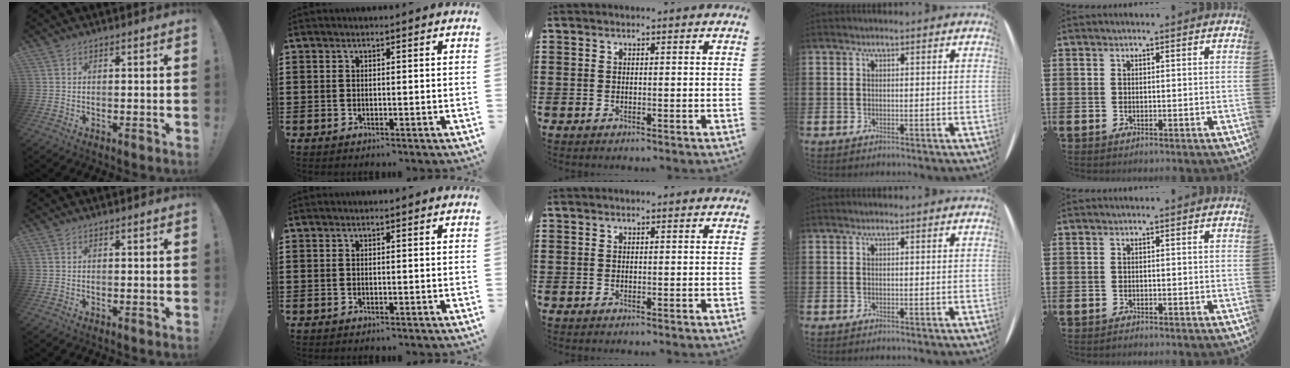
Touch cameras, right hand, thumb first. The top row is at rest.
{}